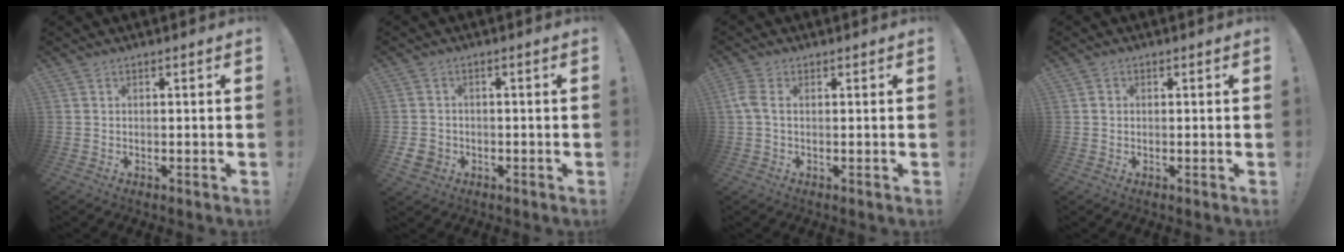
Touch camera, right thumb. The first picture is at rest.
{"total": 4.3, "force": [-1.7, 3.5, 1.7], "torque": [-0.038, 0.003, -0.030]}
{"total": 3.4, "force": [0.7, 1.9, 2.8], "torque": [-0.056, 0.003, 0.010]}
{"total": 0.9, "force": [-0.1, 0.9, 0.3], "torque": [-0.004, 0.003, -0.002]}